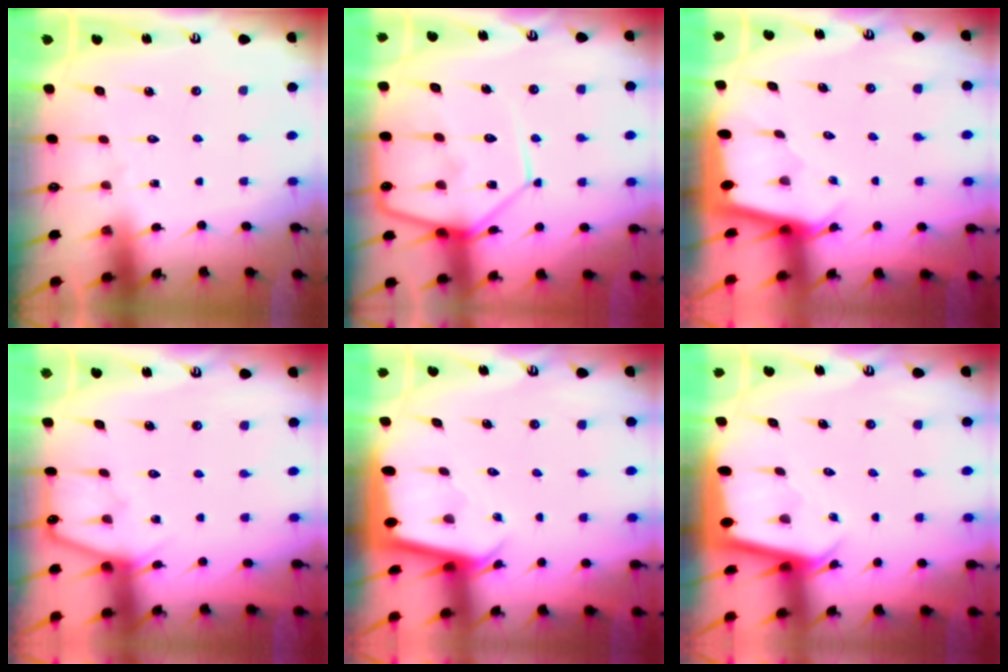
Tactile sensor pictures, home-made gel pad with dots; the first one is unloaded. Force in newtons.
{"total": 14.8, "press": 14.7, "slide": 1.3}
{"total": 2.0, "press": 2.0, "slide": 0.1}
{"total": 5.6, "press": 5.5, "slide": 0.8}
{"total": 2.3, "press": 2.3, "slide": 0.1}
{"total": 2.3, "press": 2.3, "slide": 0.1}